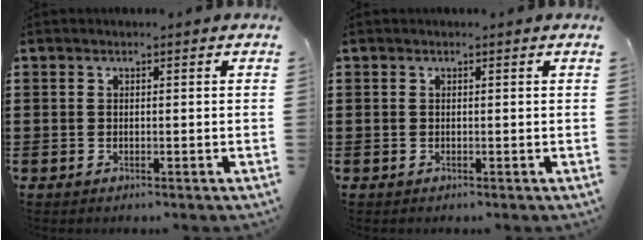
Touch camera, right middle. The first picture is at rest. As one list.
[{"total": 0.0}]